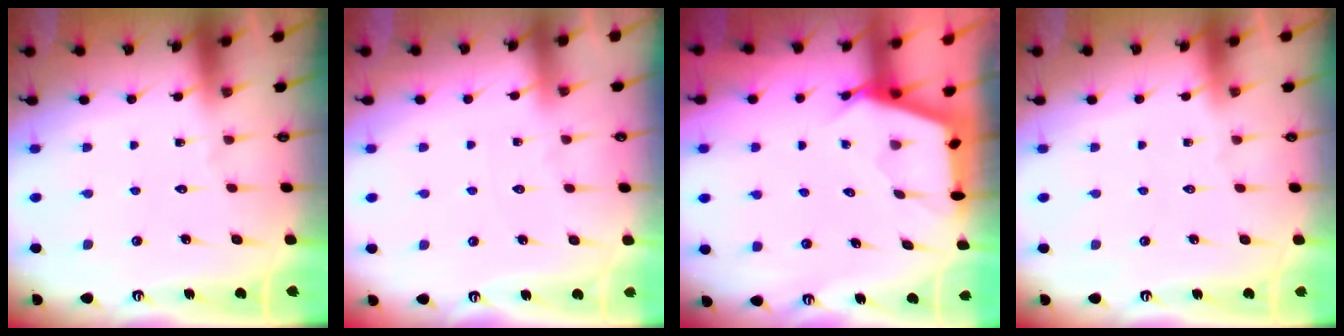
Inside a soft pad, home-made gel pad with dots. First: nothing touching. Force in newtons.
{"total": 1.8, "press": 1.8, "slide": 0.3}
{"total": 2.6, "press": 2.6, "slide": 0.3}
{"total": 0.6, "press": 0.5, "slide": 0.2}